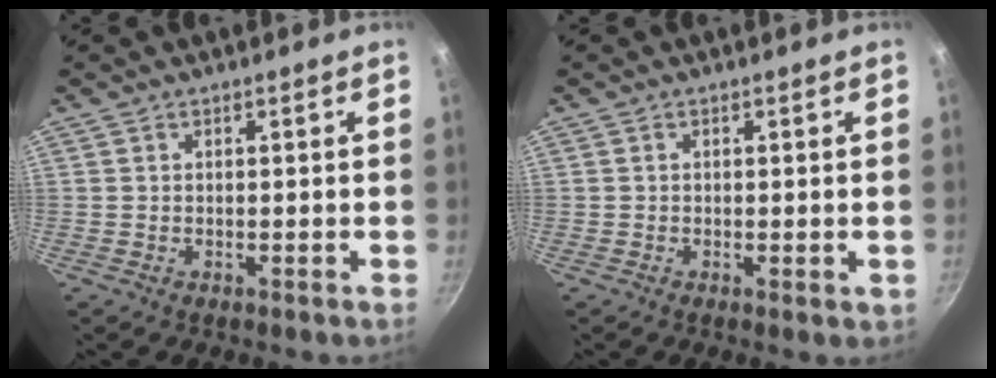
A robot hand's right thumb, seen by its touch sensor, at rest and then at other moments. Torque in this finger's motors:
{"motor_torque": [-0.01, 0.05, -0.12, -0.25, 0.01]}